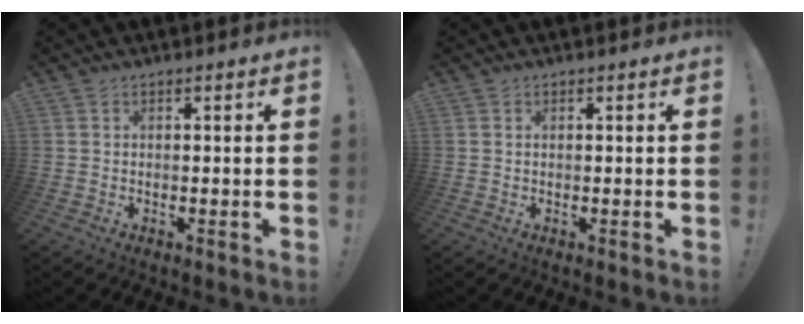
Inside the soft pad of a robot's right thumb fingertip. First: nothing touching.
{"total": 0.0}